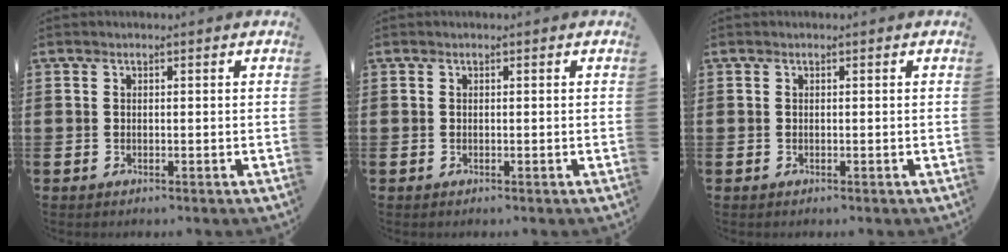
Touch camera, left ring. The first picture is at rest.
{"total": 0.0}
{"total": 0.0}